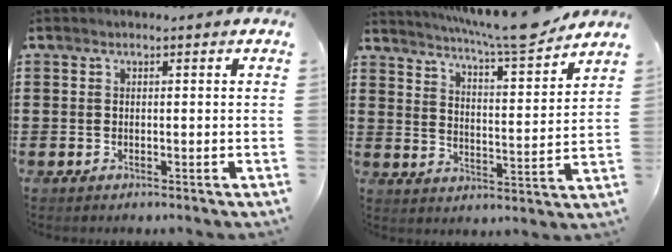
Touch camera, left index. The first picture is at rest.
{"total": 9.0, "force": [8.3, -0.2, 3.5], "torque": [-0.072, -0.050, 0.140]}